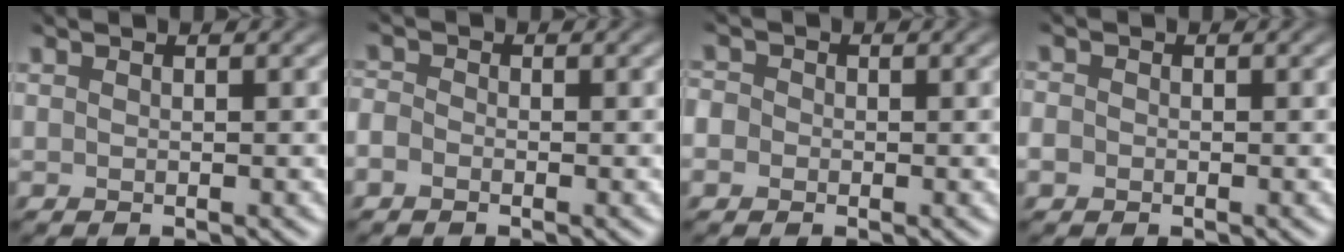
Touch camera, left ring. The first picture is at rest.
{"total": 1.7, "force": [-1.6, 0.5, -0.3], "torque": [-0.005, -0.004, -0.023]}
{"total": 1.6, "force": [-1.1, 1.1, -0.3], "torque": [-0.007, -0.006, -0.012]}
{"total": 1.1, "force": [-0.9, 0.5, -0.4], "torque": [-0.008, -0.004, -0.005]}